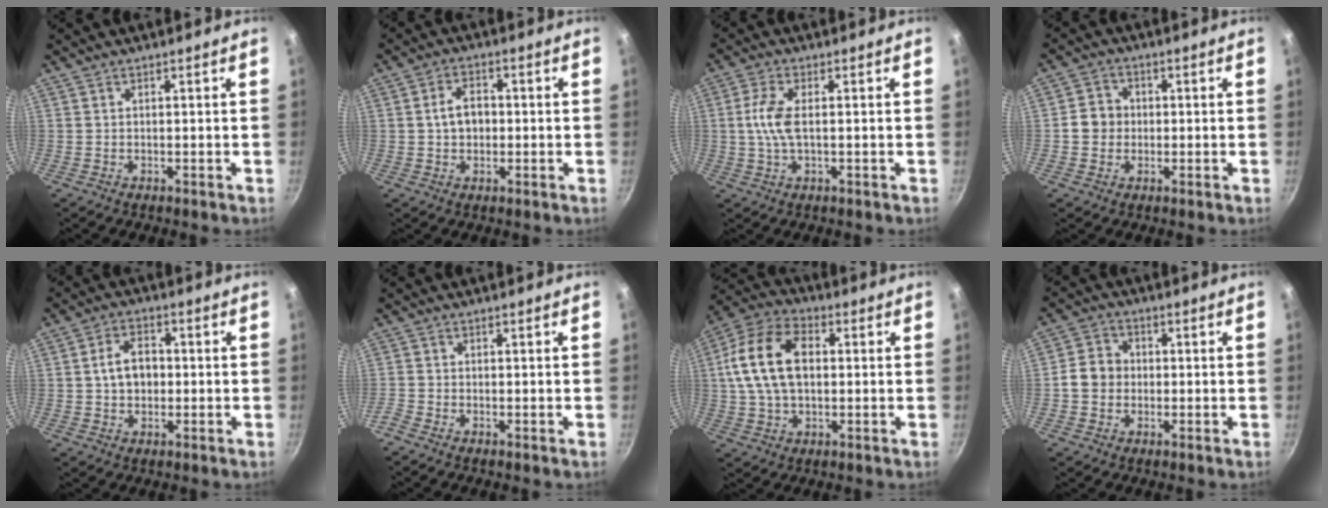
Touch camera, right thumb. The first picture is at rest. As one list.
[{"total": 5.2, "force": [0.0, 3.8, 3.6], "torque": [-0.043, 0.013, -0.005]}, {"total": 5.9, "force": [0.2, 2.4, 5.4], "torque": [-0.124, 0.006, 0.001]}, {"total": 4.9, "force": [-0.3, 4.5, 1.9], "torque": [-0.008, 0.010, -0.015]}, {"total": 6.6, "force": [0.0, 4.8, 4.6], "torque": [-0.056, 0.016, -0.005]}, {"total": 1.6, "force": [-1.3, 0.6, 0.6], "torque": [-0.025, 0.005, -0.031]}, {"total": 15.3, "force": [1.9, 9.8, 11.6], "torque": [-0.206, 0.024, 0.022]}, {"total": 6.0, "force": [-0.5, 5.3, 2.8], "torque": [-0.024, 0.015, -0.023]}]